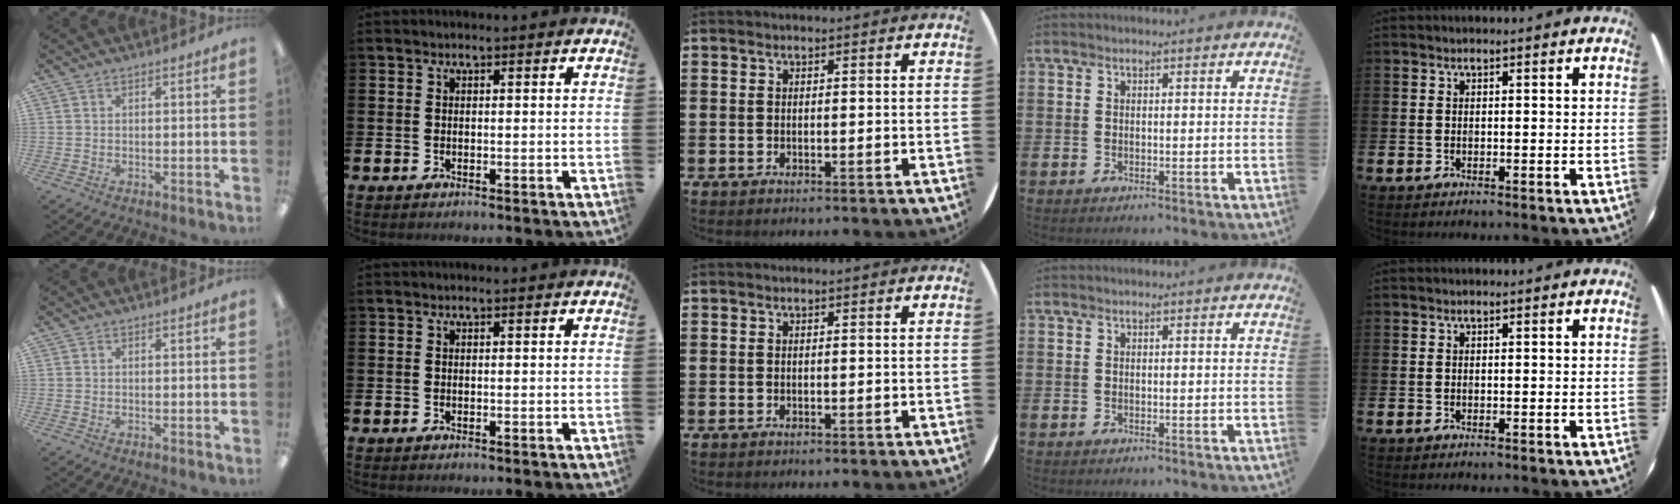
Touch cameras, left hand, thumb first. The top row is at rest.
{}